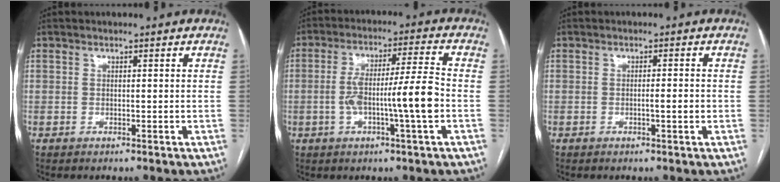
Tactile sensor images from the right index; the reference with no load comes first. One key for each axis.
{"total": 10.3, "fx": -2.2, "fy": -0.1, "fz": 10.1, "tx": -0.180, "ty": 0.012, "tz": -0.039}
{"total": 1.9, "fx": -0.4, "fy": 0.1, "fz": 1.9, "tx": -0.031, "ty": 0.000, "tz": -0.007}